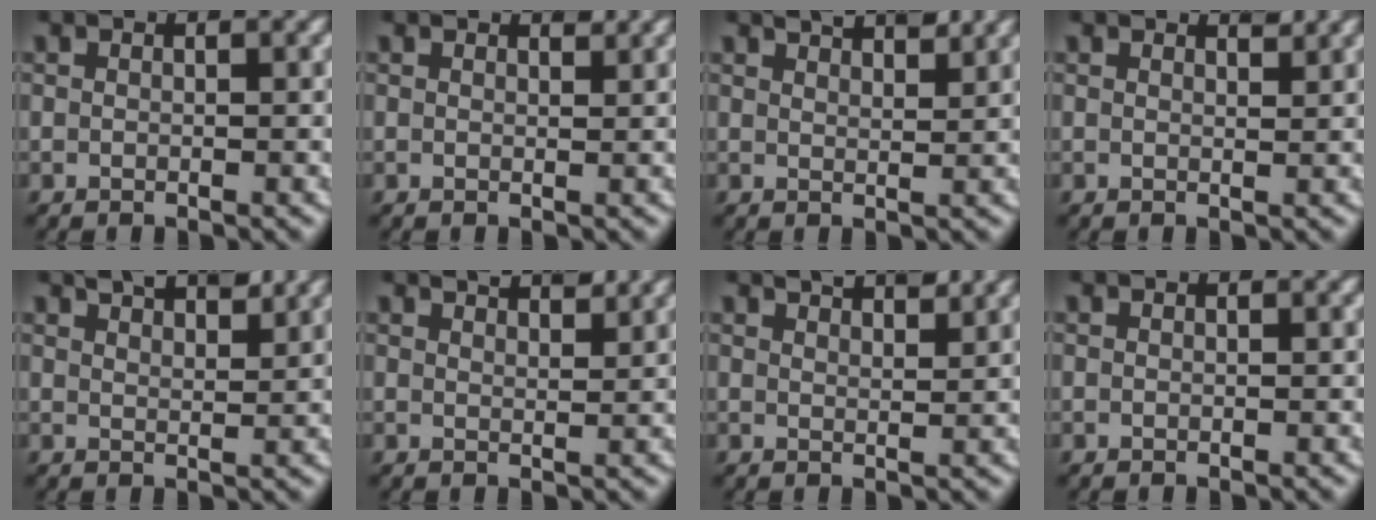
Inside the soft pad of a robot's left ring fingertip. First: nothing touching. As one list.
[{"total": 0.7, "force": [0.6, -0.3, 0.2], "torque": [0.005, -0.005, 0.011]}, {"total": 3.4, "force": [3.0, 0.3, 1.6], "torque": [-0.014, -0.002, 0.052]}, {"total": 1.1, "force": [1.0, -0.4, 0.3], "torque": [0.004, -0.006, 0.018]}, {"total": 4.1, "force": [3.5, 0.7, 2.0], "torque": [-0.021, 0.000, 0.060]}, {"total": 2.8, "force": [2.5, -0.1, 1.2], "torque": [-0.011, -0.004, 0.045]}, {"total": 3.1, "force": [2.8, 0.1, 1.4], "torque": [-0.012, -0.002, 0.050]}, {"total": 0.0}]